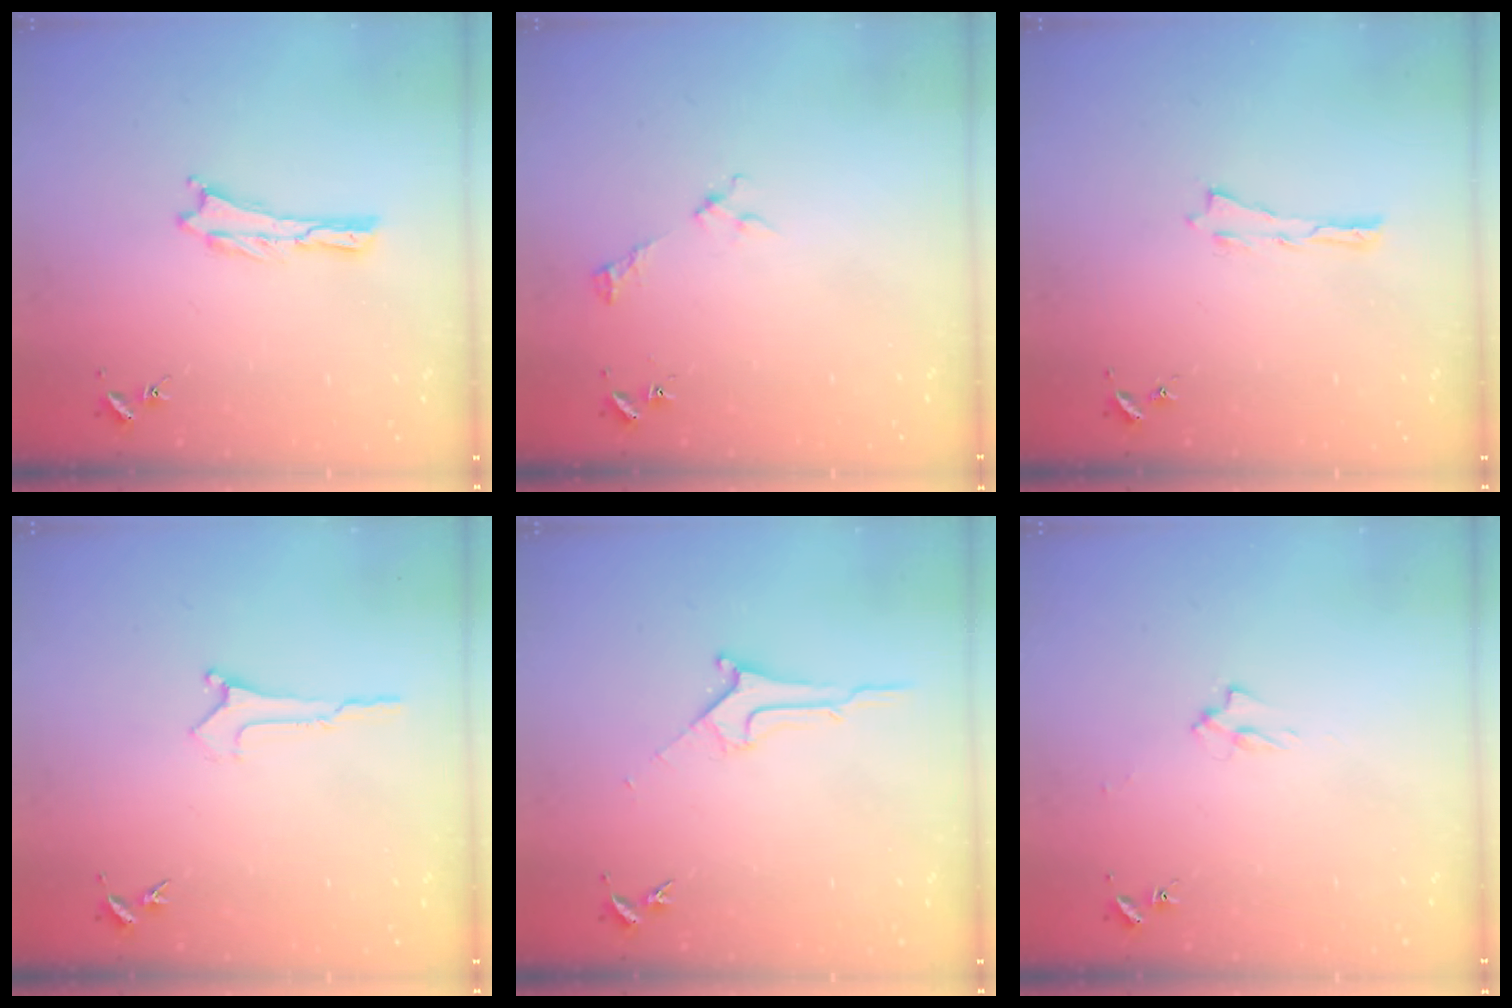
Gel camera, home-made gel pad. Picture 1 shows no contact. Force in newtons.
{"total": 2.2, "press": 2.2, "slide": 0.3}
{"total": 0.0}
{"total": 0.0}
{"total": 1.8, "press": 1.7, "slide": 0.2}
{"total": 2.0, "press": 2.0, "slide": 0.3}